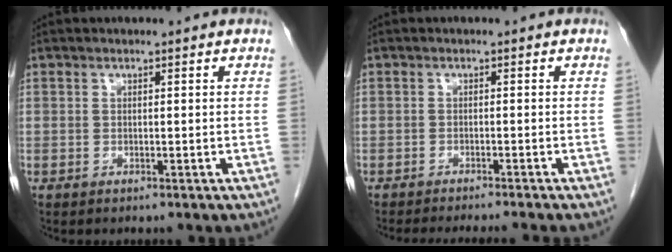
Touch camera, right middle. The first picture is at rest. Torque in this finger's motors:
{"motor_torque": [0.07, -0.05, 0.01, 0.04]}